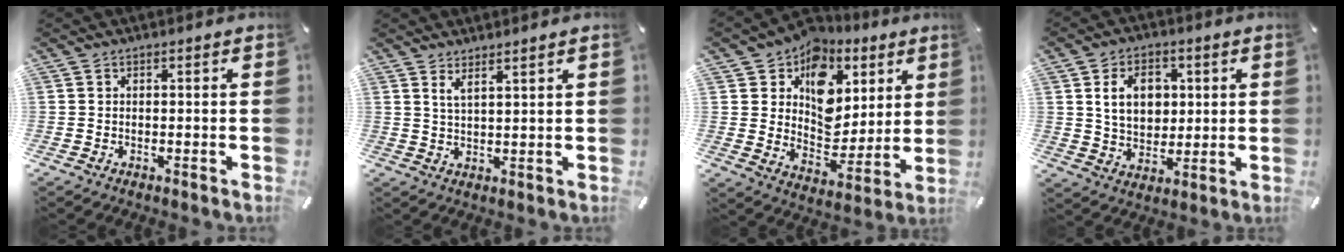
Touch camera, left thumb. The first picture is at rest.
{"total": 2.9, "force": [2.5, -0.3, 1.5], "torque": [-0.035, -0.010, 0.045]}
{"total": 12.0, "force": [5.6, 9.8, 4.3], "torque": [-0.064, -0.055, 0.104]}
{"total": 9.7, "force": [2.4, 7.6, 5.6], "torque": [-0.087, 0.005, 0.041]}